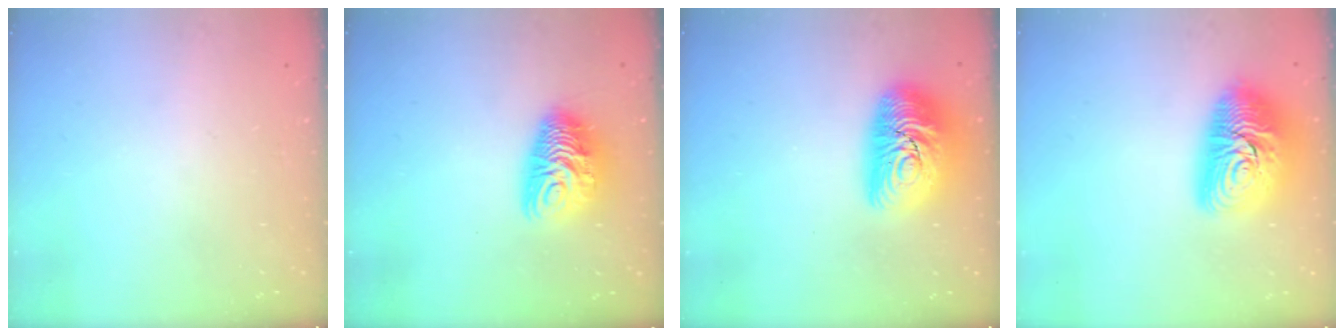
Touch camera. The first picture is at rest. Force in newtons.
{"total": 10.9, "press": 10.8, "slide": 1.2}
{"total": 16.1, "press": 16.1, "slide": 0.9}
{"total": 17.1, "press": 17.1, "slide": 1.1}